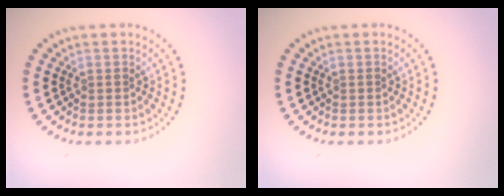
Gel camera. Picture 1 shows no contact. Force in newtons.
{"total": 0.0}